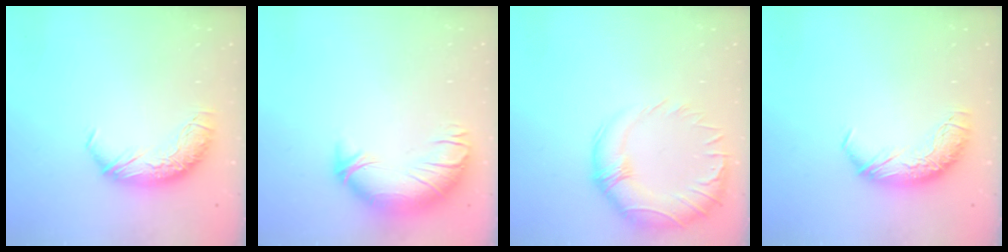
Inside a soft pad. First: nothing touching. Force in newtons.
{"total": 3.3, "press": 0.7, "slide": 3.3}
{"total": 5.8, "press": 4.1, "slide": 4.1}
{"total": 0.0}